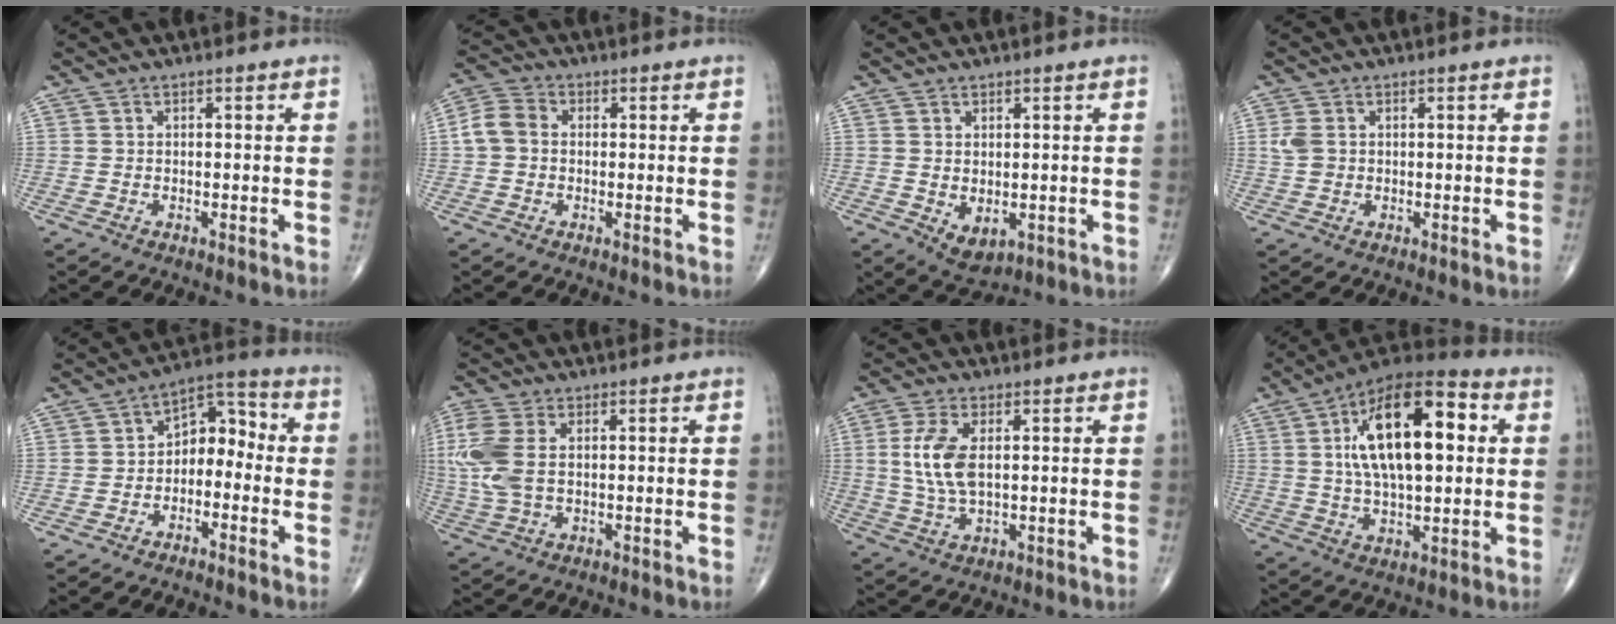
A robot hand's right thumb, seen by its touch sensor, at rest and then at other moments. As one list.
[{"total": 5.4, "force": [0.1, 4.3, 3.2], "torque": [-0.065, 0.017, -0.007]}, {"total": 4.3, "force": [-0.4, 2.8, 3.2], "torque": [-0.042, -0.006, 0.011]}, {"total": 2.5, "force": [0.3, 1.9, 1.6], "torque": [-0.037, 0.003, 0.007]}, {"total": 8.0, "force": [-2.1, 5.4, 5.5], "torque": [-0.055, 0.051, -0.048]}, {"total": 9.2, "force": [1.3, 5.3, 7.4], "torque": [-0.208, 0.009, 0.029]}, {"total": 8.2, "force": [1.2, 3.9, 7.1], "torque": [-0.162, -0.004, 0.027]}, {"total": 21.2, "force": [4.2, 9.6, 18.4], "torque": [-0.290, 0.016, 0.062]}]